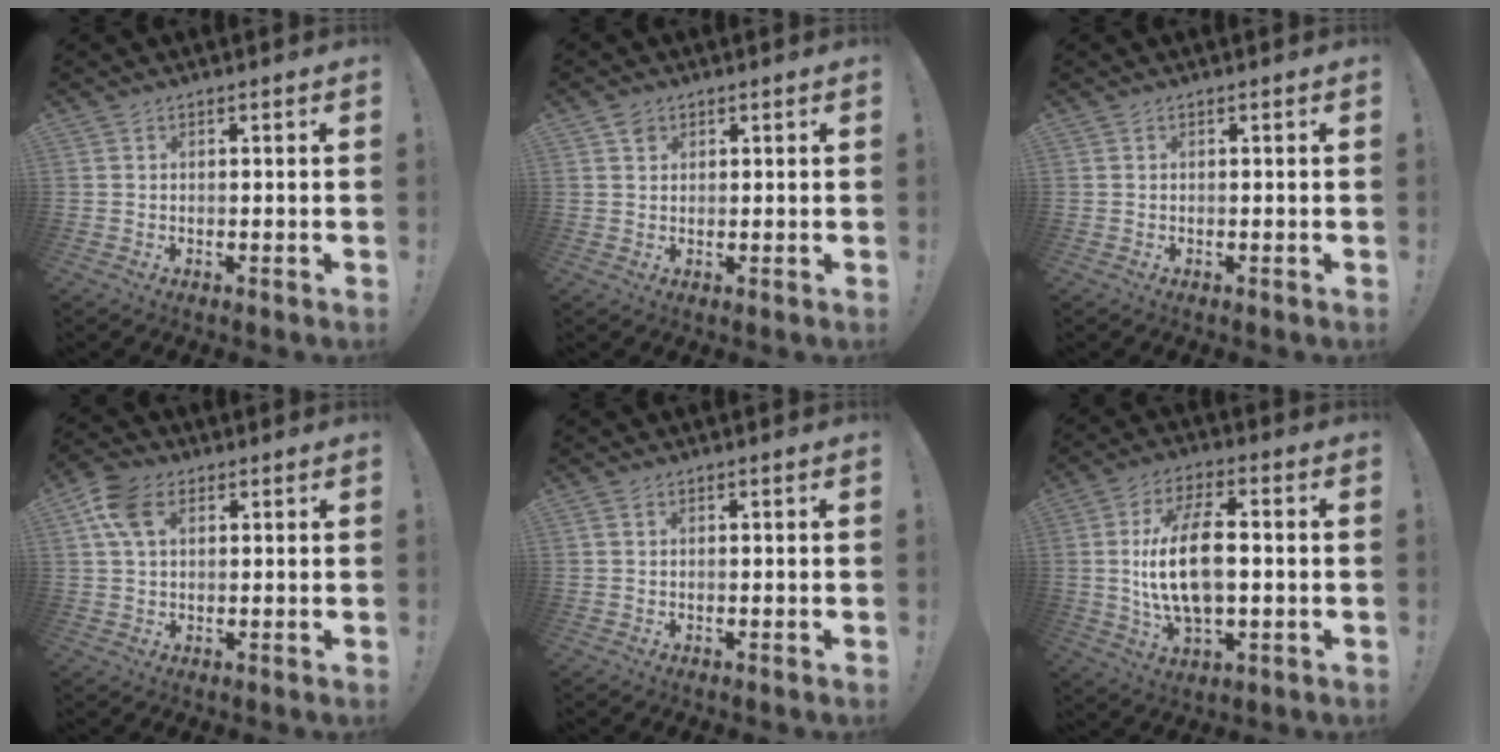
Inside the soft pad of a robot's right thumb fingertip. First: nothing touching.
{"total": 1.9, "force": [1.2, 1.4, 0.4], "torque": [0.001, -0.003, 0.020]}
{"total": 0.0}
{"total": 9.0, "force": [3.3, 5.8, 6.0], "torque": [-0.109, 0.004, 0.065]}
{"total": 0.8, "force": [0.4, 0.4, 0.6], "torque": [-0.005, -0.002, 0.005]}
{"total": 15.7, "force": [0.1, 7.4, 13.8], "torque": [-0.259, -0.001, -0.004]}